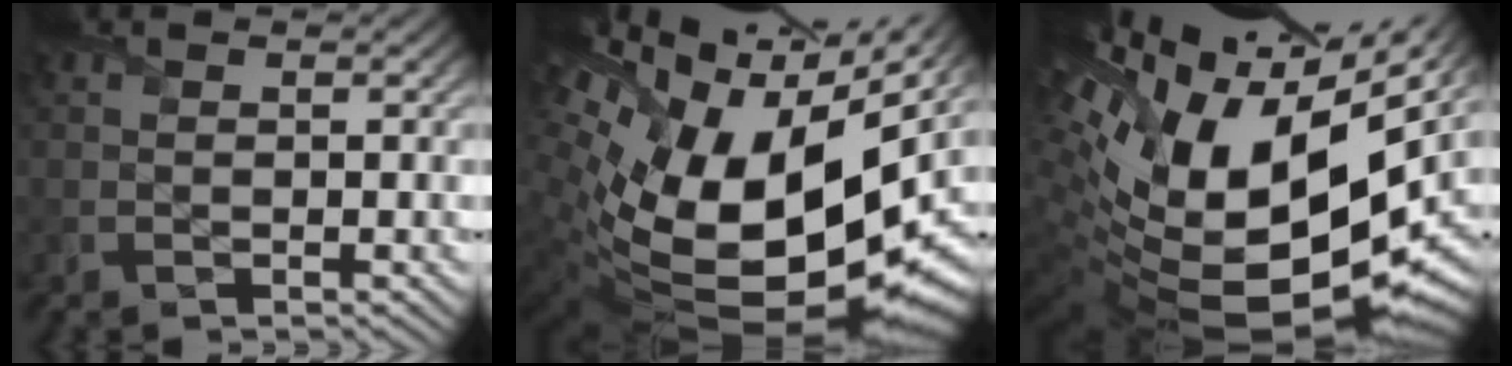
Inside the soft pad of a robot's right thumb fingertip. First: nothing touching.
{"total": 22.1, "force": [2.3, 12.5, 18.1], "torque": [-0.357, -0.041, 0.074]}
{"total": 20.8, "force": [3.1, 10.4, 17.8], "torque": [-0.335, -0.018, 0.087]}